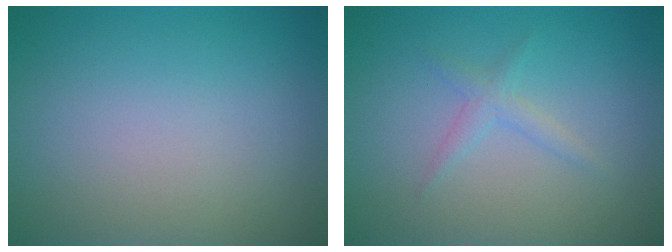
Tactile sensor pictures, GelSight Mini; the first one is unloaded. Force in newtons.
{"total": 1.3, "press": 1.3, "slide": 0.0}